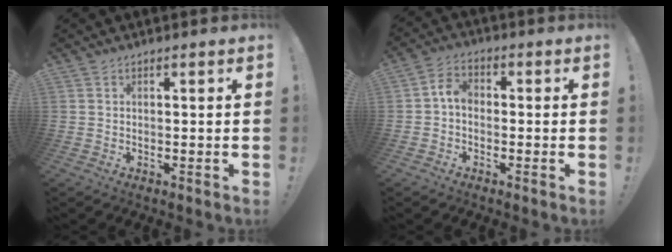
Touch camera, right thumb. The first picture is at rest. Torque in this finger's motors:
{"motor_torque": [1.09, 0.25, 0.41, -0.53, 0.00]}